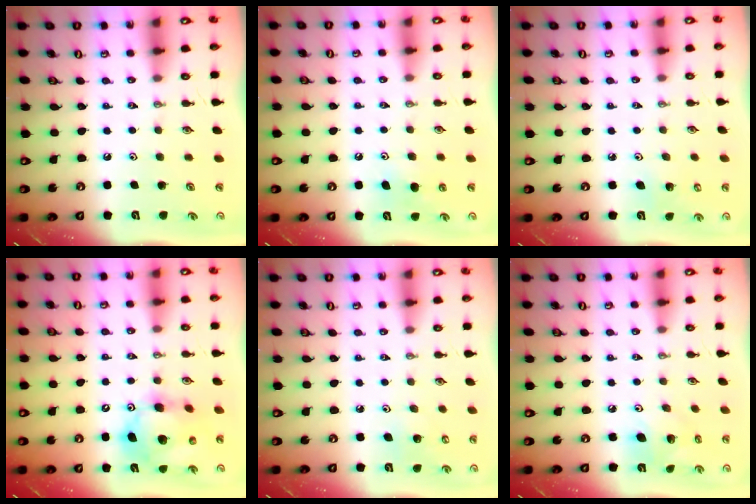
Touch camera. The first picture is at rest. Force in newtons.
{"total": 6.7, "press": 6.7, "slide": 0.9}
{"total": 4.5, "press": 4.4, "slide": 1.2}
{"total": 13.6, "press": 13.4, "slide": 2.3}
{"total": 6.0, "press": 6.0, "slide": 0.5}
{"total": 8.3, "press": 8.1, "slide": 2.0}